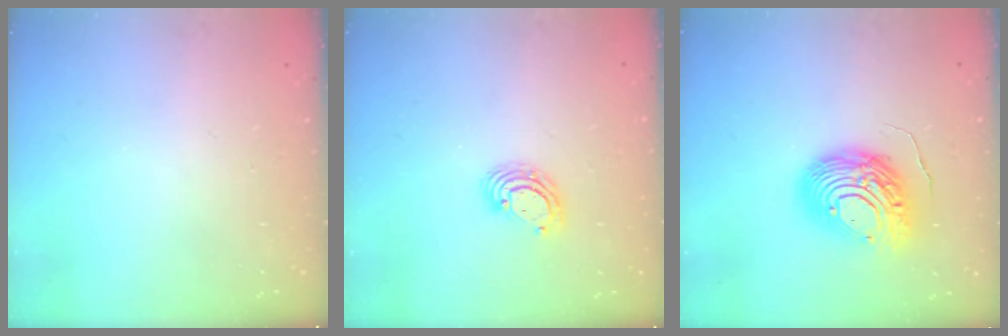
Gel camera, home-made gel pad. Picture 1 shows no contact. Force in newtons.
{"total": 5.2, "press": 5.2, "slide": 0.3}
{"total": 13.5, "press": 13.4, "slide": 1.7}